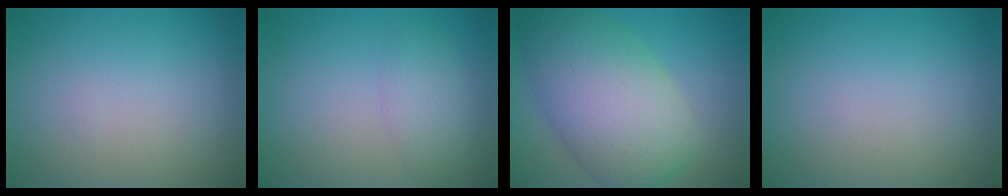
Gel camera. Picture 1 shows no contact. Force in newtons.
{"total": 2.2, "press": 2.2, "slide": 0.1}
{"total": 9.9, "press": 9.9, "slide": 0.4}
{"total": 0.0}